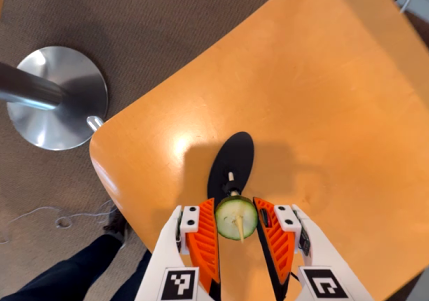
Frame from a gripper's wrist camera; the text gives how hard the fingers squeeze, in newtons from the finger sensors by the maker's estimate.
{"total": 9.5, "left": 9.5, "right": 9.5}